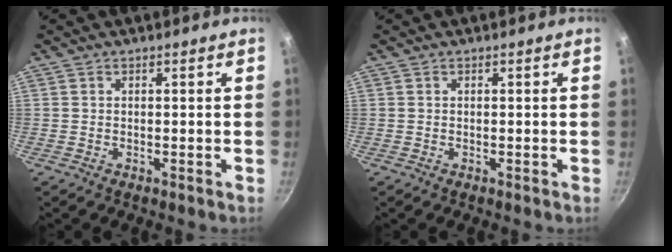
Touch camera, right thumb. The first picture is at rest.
{"total": 0.0}